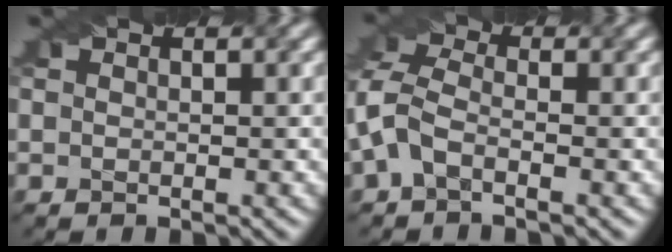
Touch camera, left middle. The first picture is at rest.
{"total": 4.1, "force": [-1.1, 2.5, 3.0], "torque": [-0.074, 0.014, -0.036]}